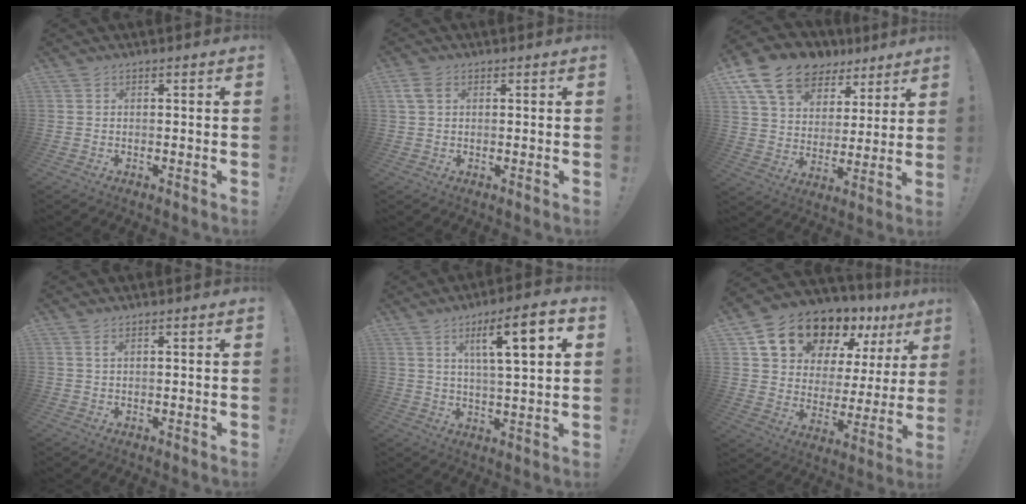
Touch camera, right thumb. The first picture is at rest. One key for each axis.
{"total": 4.0, "fx": 1.2, "fy": 2.5, "fz": 2.9, "tx": -0.057, "ty": 0.008, "tz": 0.026}
{"total": 16.2, "fx": 10.8, "fy": 10.0, "fz": 6.8, "tx": -0.125, "ty": -0.065, "tz": 0.203}
{"total": 1.2, "fx": 0.6, "fy": 0.3, "fz": 1.0, "tx": -0.021, "ty": 0.002, "tz": 0.009}
{"total": 12.7, "fx": 4.8, "fy": 2.5, "fz": 11.5, "tx": -0.178, "ty": -0.011, "tz": 0.066}
{"total": 17.2, "fx": 13.1, "fy": 8.9, "fz": 6.6, "tx": -0.101, "ty": -0.098, "tz": 0.245}